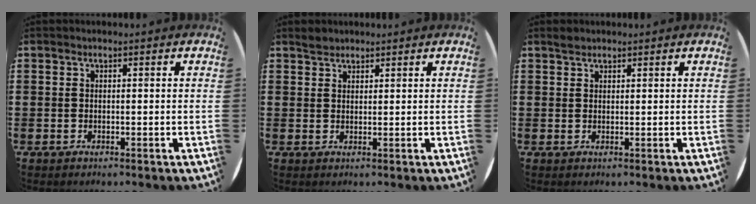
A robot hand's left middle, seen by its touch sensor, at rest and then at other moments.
{"total": 1.6, "force": [1.5, 0.5, -0.1], "torque": [0.007, 0.000, 0.027]}
{"total": 1.0, "force": [1.0, 0.3, 0.1], "torque": [-0.004, 0.003, 0.018]}